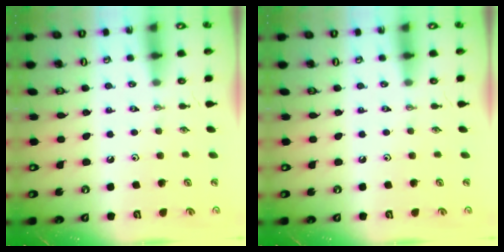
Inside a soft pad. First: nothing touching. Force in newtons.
{"total": 0.0}